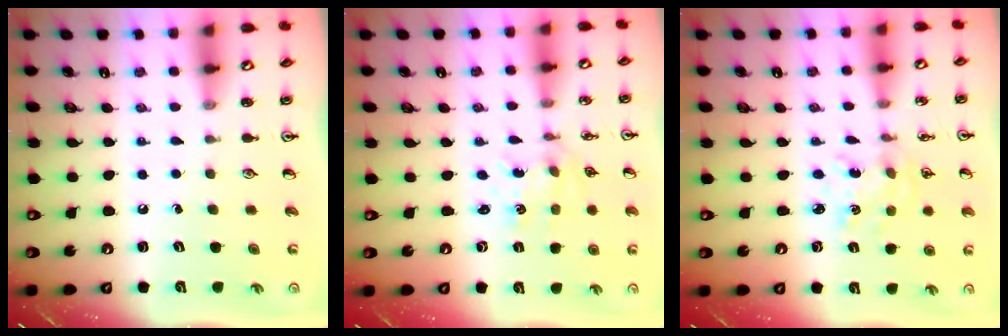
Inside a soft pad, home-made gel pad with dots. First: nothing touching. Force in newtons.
{"total": 0.9, "press": 0.8, "slide": 0.2}
{"total": 2.1, "press": 2.1, "slide": 0.1}